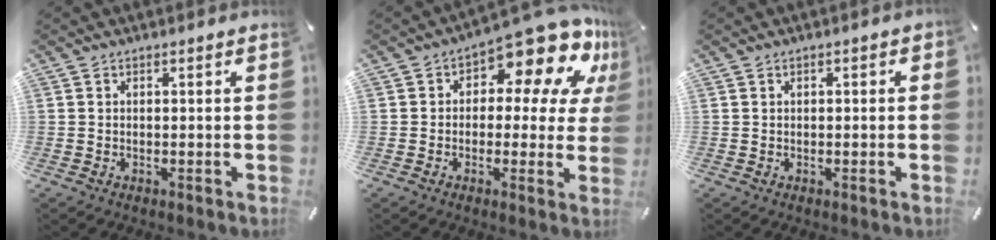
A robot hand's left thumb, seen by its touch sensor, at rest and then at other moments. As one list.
[{"total": 14.0, "force": [8.6, 6.1, 9.3], "torque": [-0.129, -0.072, 0.145]}, {"total": 0.6, "force": [-0.1, 0.5, 0.4], "torque": [-0.006, 0.003, -0.003]}]